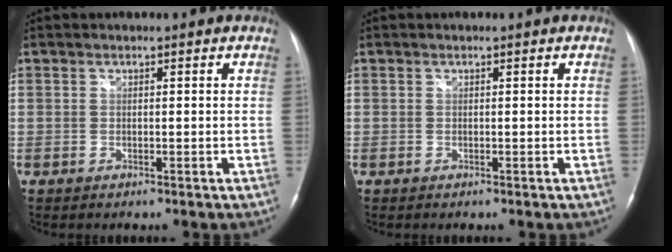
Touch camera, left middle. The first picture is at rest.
{"total": 0.0}